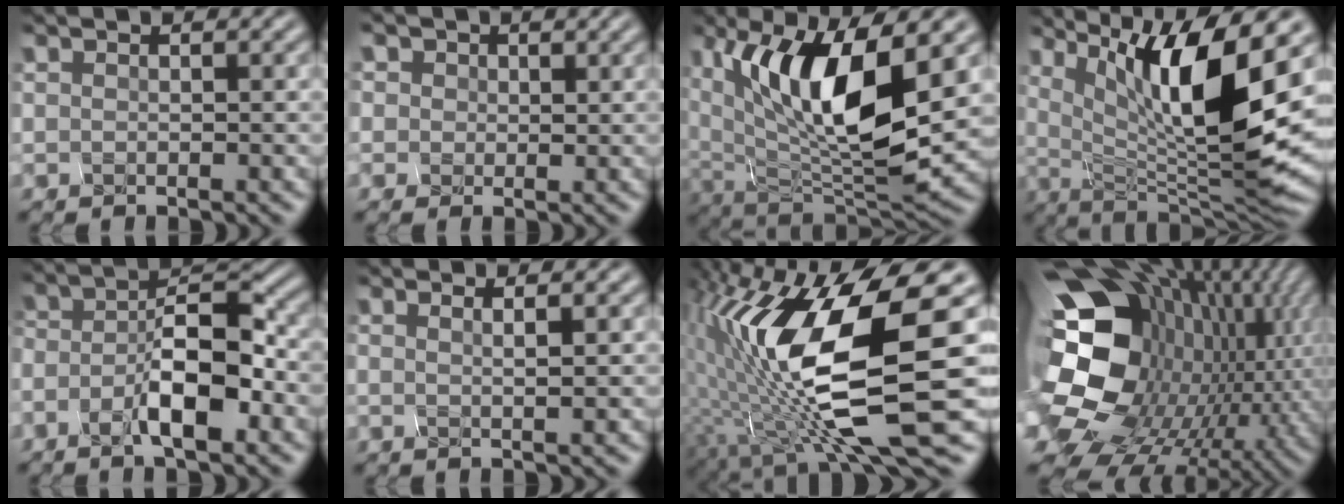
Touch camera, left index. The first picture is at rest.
{"total": 1.3, "force": [0.2, 0.8, -0.9], "torque": [-0.002, 0.003, 0.015]}
{"total": 9.8, "force": [3.1, 3.1, 8.8], "torque": [-0.168, -0.015, 0.082]}
{"total": 11.4, "force": [3.3, 2.4, 10.6], "torque": [-0.183, -0.006, 0.081]}
{"total": 5.4, "force": [-3.2, 1.5, 4.1], "torque": [-0.087, 0.013, -0.040]}
{"total": 1.4, "force": [0.5, 0.4, 1.3], "torque": [-0.014, 0.013, -0.006]}
{"total": 13.0, "force": [-1.7, 3.3, 12.5], "torque": [-0.256, -0.008, -0.007]}
{"total": 20.8, "force": [-1.2, 16.5, 12.7], "torque": [-0.276, -0.037, -0.014]}